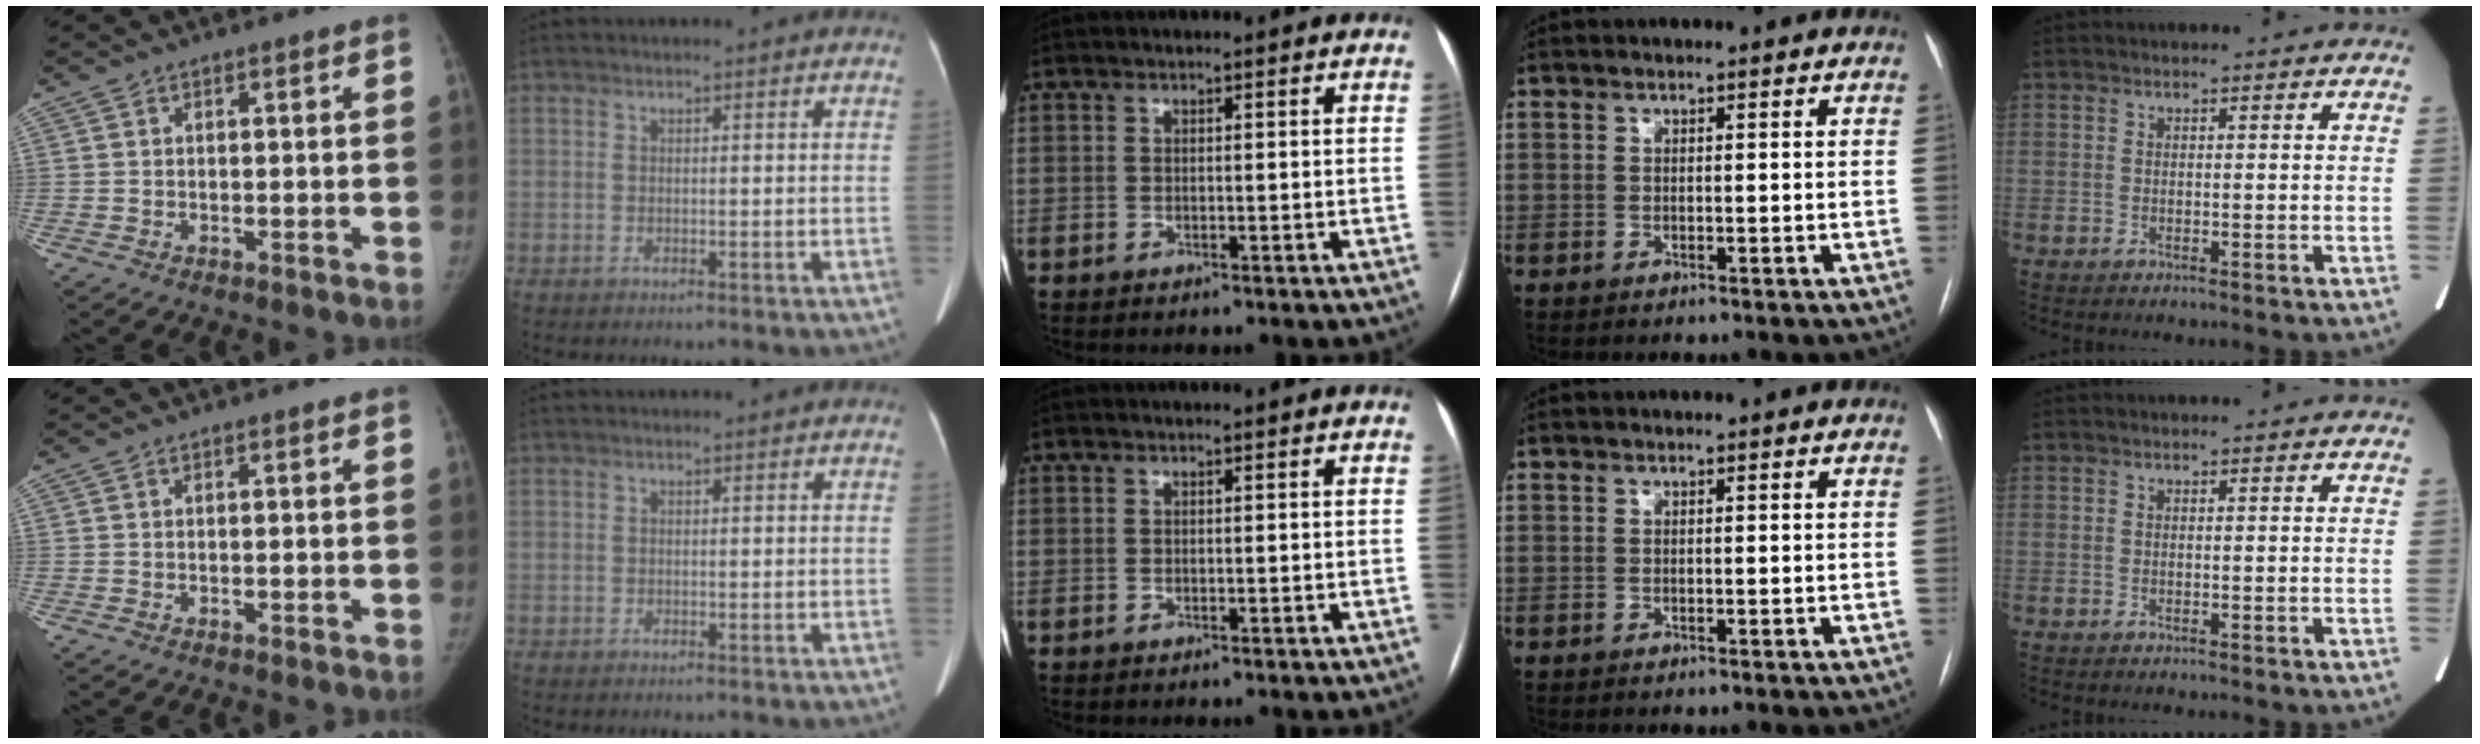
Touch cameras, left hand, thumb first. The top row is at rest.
{"index": {"total": 2.2, "force": [-1.1, -1.6, -1.1], "torque": [0.016, -0.012, -0.019]}}